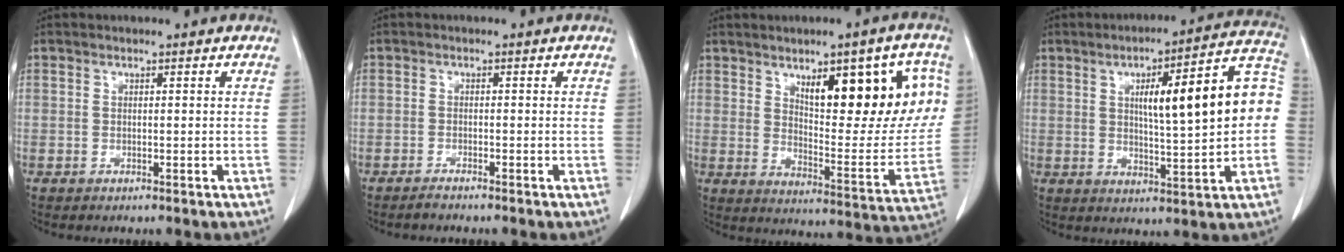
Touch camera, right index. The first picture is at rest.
{"total": 1.3, "force": [-1.2, 0.0, 0.4], "torque": [-0.011, -0.001, -0.022]}
{"total": 19.1, "force": [7.6, 5.5, 16.7], "torque": [-0.221, 0.001, 0.114]}
{"total": 16.6, "force": [1.8, 2.6, 16.3], "torque": [-0.223, 0.040, 0.029]}